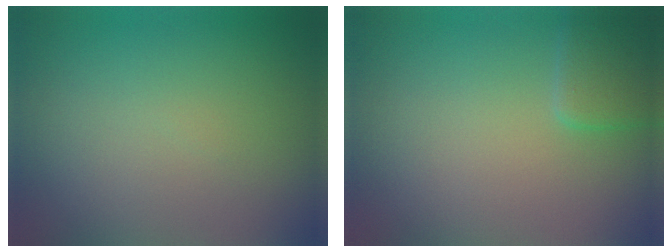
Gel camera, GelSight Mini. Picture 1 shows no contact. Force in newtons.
{"total": 2.5, "press": 2.5, "slide": 0.1}